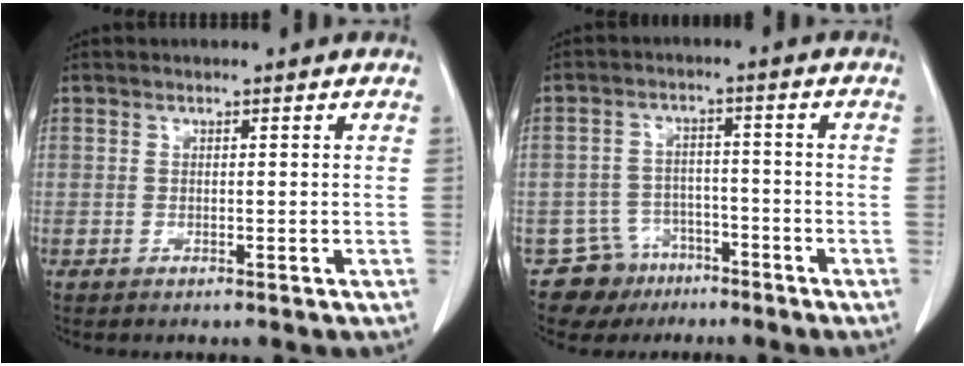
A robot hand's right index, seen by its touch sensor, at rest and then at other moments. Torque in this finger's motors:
{"motor_torque": [-0.17, -0.07, -0.47, -0.14]}